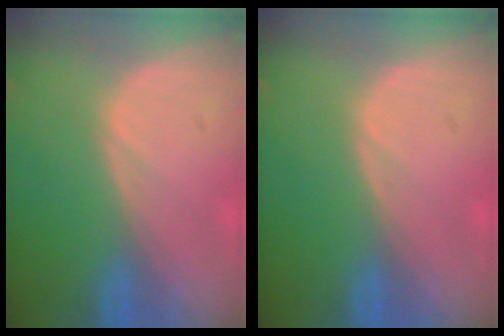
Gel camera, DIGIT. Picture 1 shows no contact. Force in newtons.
{"total": 0.0}